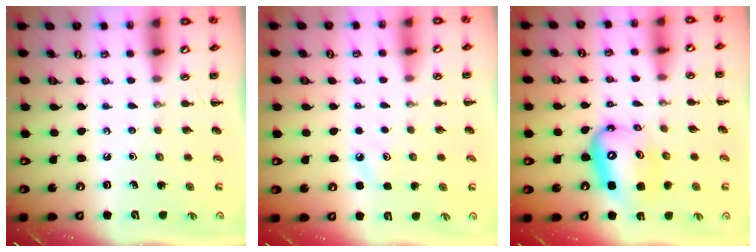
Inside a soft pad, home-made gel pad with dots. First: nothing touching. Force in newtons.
{"total": 5.1, "press": 4.9, "slide": 1.5}
{"total": 12.5, "press": 12.1, "slide": 3.1}